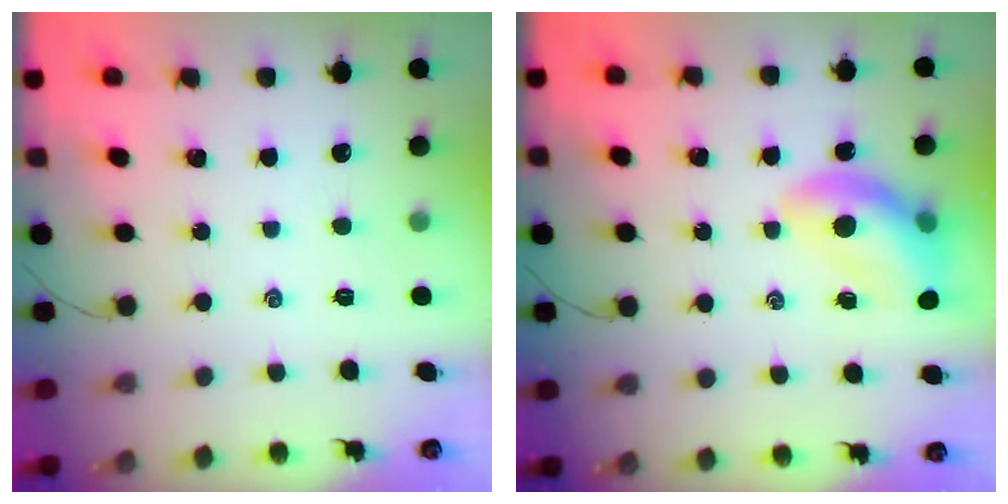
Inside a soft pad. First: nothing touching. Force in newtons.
{"total": 12.2, "press": 11.8, "slide": 3.3}